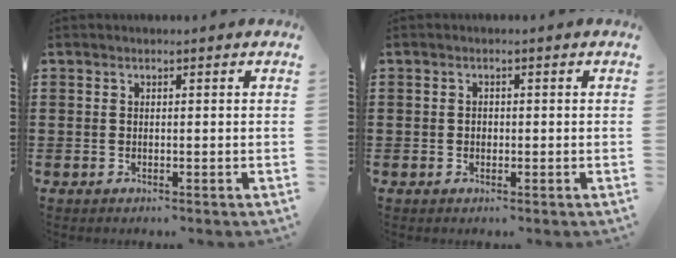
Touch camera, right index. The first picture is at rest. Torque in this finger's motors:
{"motor_torque": [0.43, -0.19, 0.07, 0.00]}